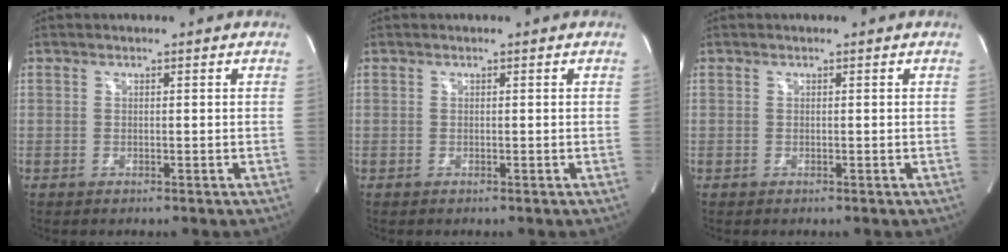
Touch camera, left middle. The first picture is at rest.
{"total": 0.0}
{"total": 0.0}